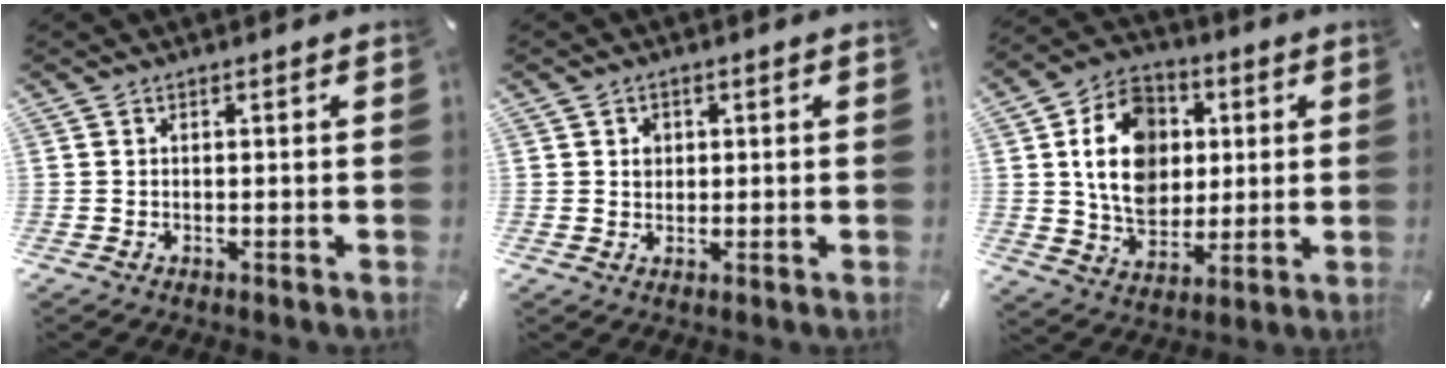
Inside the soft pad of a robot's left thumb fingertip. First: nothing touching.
{"total": 2.2, "force": [0.5, 2.1, 0.7], "torque": [-0.001, -0.001, 0.004]}
{"total": 15.4, "force": [2.3, 12.6, 8.6], "torque": [-0.162, 0.016, 0.045]}